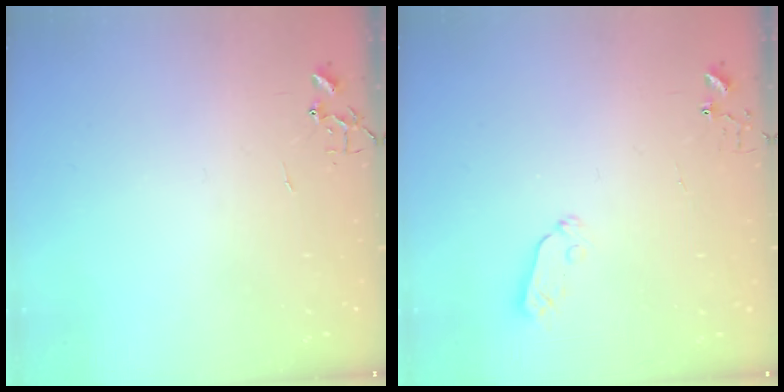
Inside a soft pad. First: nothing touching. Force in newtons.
{"total": 3.8, "press": 3.8, "slide": 0.6}